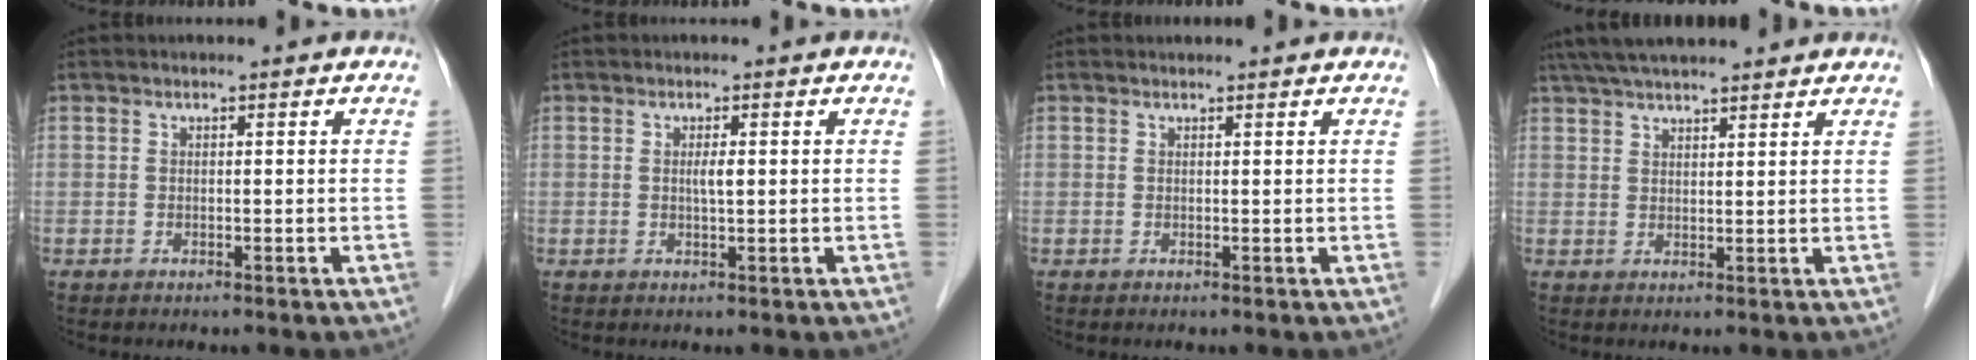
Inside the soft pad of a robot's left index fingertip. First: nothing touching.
{"total": 1.5, "force": [0.2, 0.1, 1.4], "torque": [-0.029, 0.000, 0.004]}
{"total": 1.7, "force": [1.7, 0.1, 0.3], "torque": [-0.008, 0.010, 0.021]}
{"total": 12.1, "force": [10.6, 1.8, 5.6], "torque": [-0.094, 0.050, 0.162]}